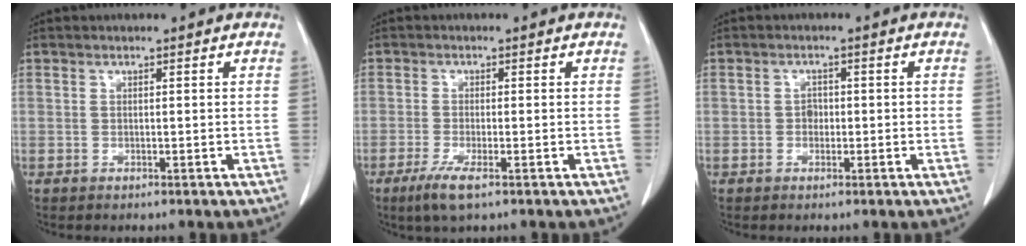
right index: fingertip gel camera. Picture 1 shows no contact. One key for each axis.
{"total": 4.2, "fx": -2.5, "fy": 0.5, "fz": 3.4, "tx": -0.072, "ty": -0.013, "tz": -0.046}
{"total": 1.5, "fx": -0.3, "fy": 1.3, "fz": 0.8, "tx": -0.009, "ty": 0.006, "tz": -0.005}